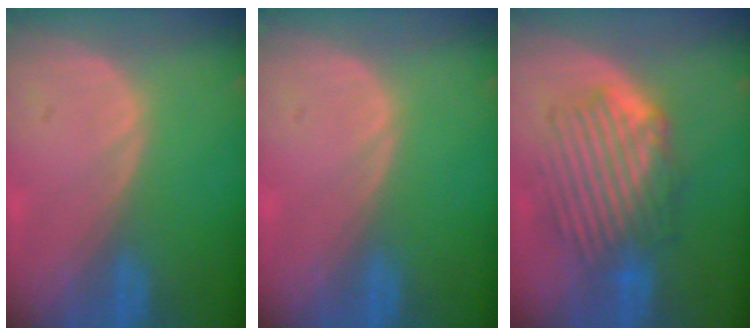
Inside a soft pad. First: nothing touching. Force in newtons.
{"total": 0.0}
{"total": 9.0, "press": 8.4, "slide": 3.3}